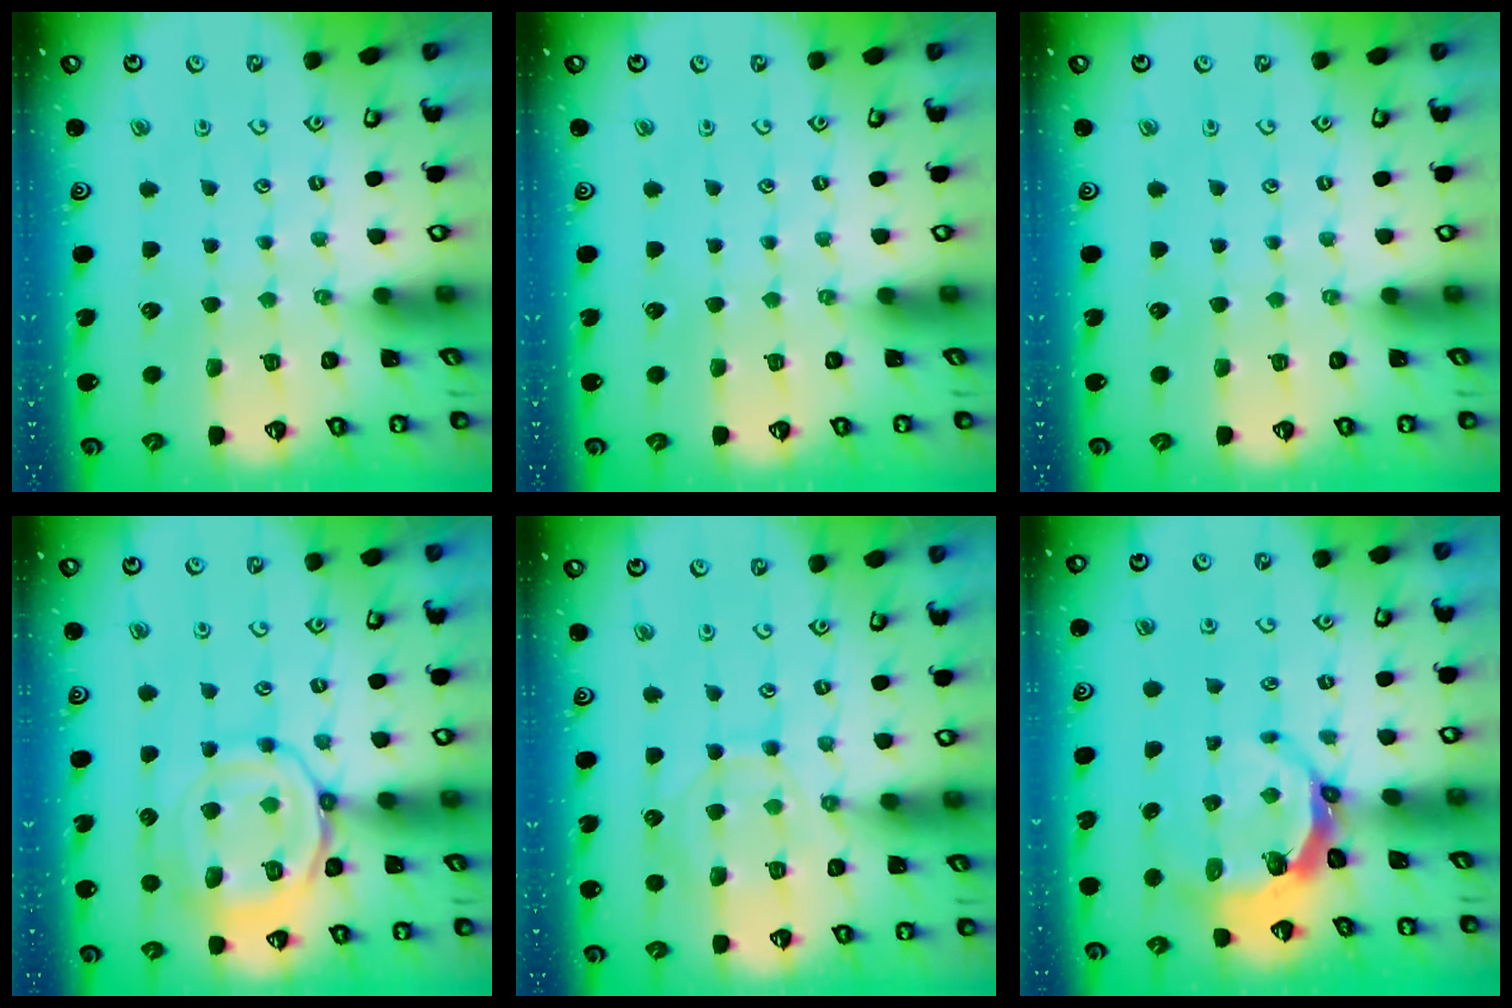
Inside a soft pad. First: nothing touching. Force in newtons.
{"total": 0.0}
{"total": 0.0}
{"total": 13.6, "press": 13.6, "slide": 1.3}
{"total": 10.4, "press": 10.4, "slide": 1.1}
{"total": 6.3, "press": 4.9, "slide": 3.8}